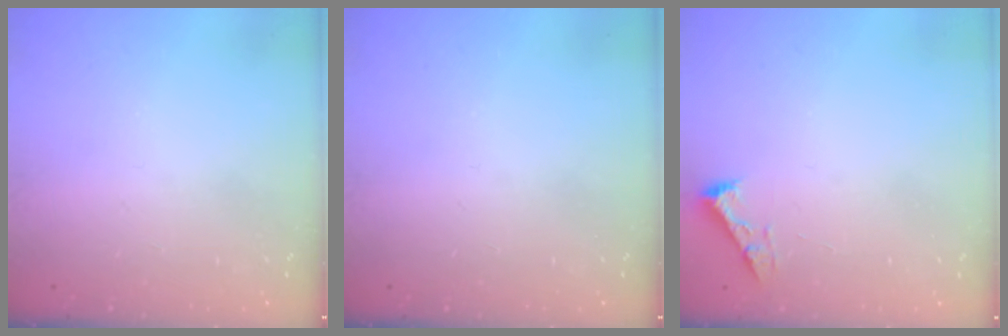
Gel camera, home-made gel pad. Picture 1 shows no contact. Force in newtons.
{"total": 0.0}
{"total": 2.5, "press": 2.5, "slide": 0.3}